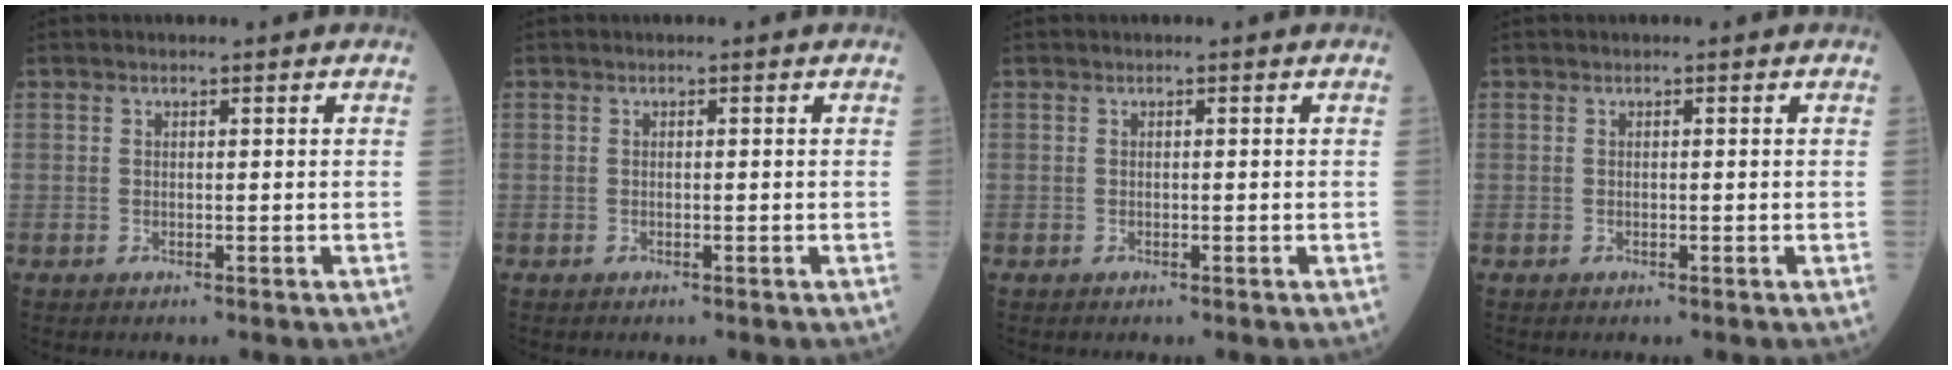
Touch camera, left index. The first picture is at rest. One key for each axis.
{"total": 0.0}
{"total": 0.0}
{"total": 0.0}